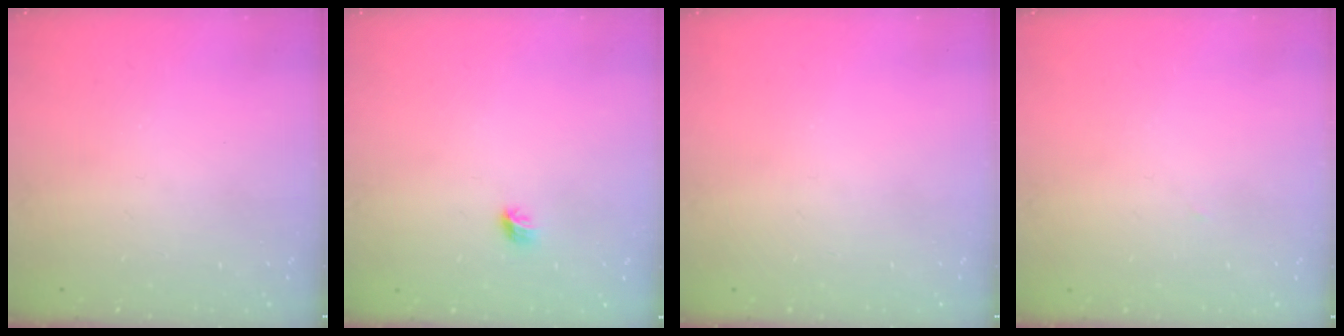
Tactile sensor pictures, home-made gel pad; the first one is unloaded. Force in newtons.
{"total": 4.2, "press": 4.1, "slide": 1.0}
{"total": 0.0}
{"total": 1.1, "press": 1.1, "slide": 0.1}